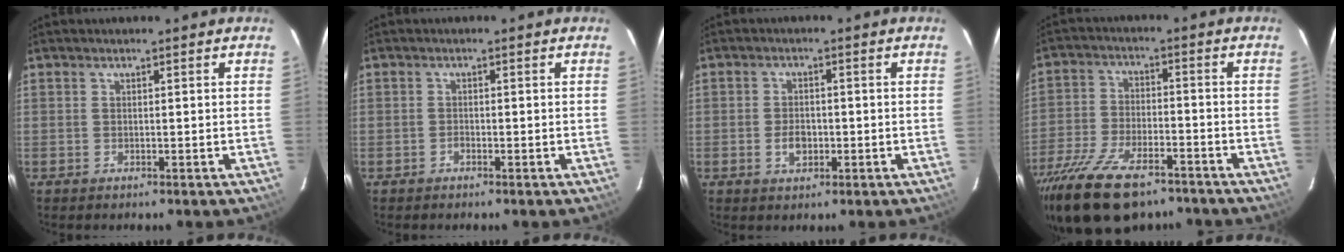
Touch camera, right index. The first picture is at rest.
{"total": 0.7, "force": [-0.6, 0.4, 0.2], "torque": [-0.002, 0.001, -0.013]}
{"total": 3.6, "force": [-1.1, 2.4, 2.5], "torque": [-0.046, 0.000, -0.016]}
{"total": 18.9, "force": [-13.6, 7.9, 10.4], "torque": [-0.229, -0.035, -0.234]}